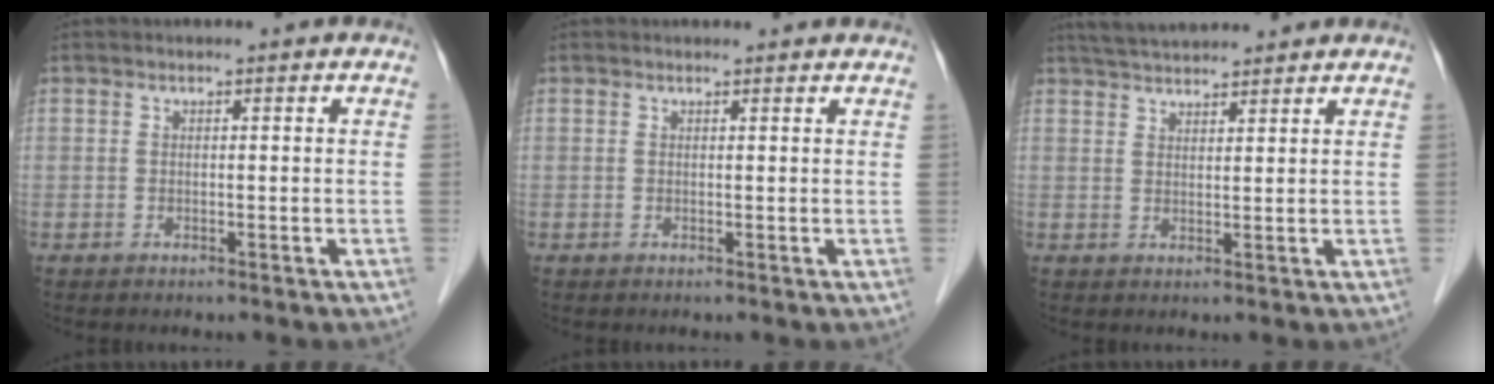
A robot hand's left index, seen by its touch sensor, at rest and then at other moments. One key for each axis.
{"total": 2.3, "fx": 2.2, "fy": 0.4, "fz": 0.3, "tx": -0.012, "ty": 0.007, "tz": 0.020}
{"total": 6.9, "fx": 6.4, "fy": 0.9, "fz": 2.5, "tx": -0.046, "ty": 0.033, "tz": 0.106}